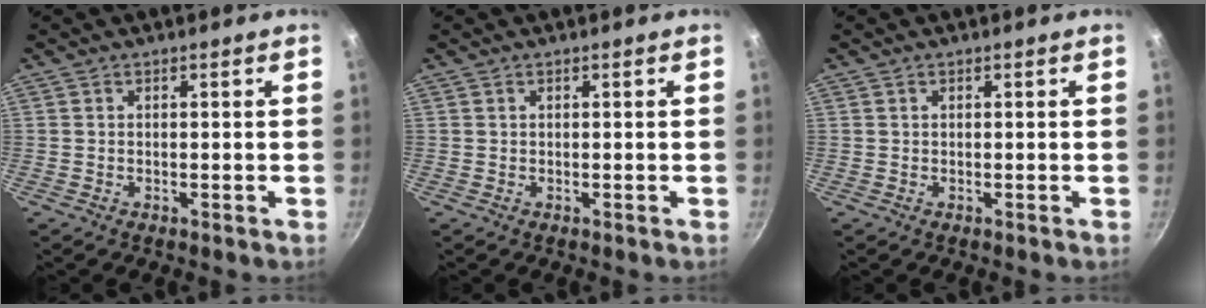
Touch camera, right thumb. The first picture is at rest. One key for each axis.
{"total": 0.0}
{"total": 0.0}